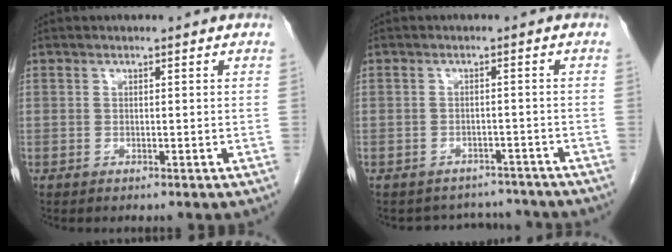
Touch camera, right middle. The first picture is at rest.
{"total": 6.4, "force": [-6.0, 2.3, -0.1], "torque": [0.003, 0.017, -0.069]}